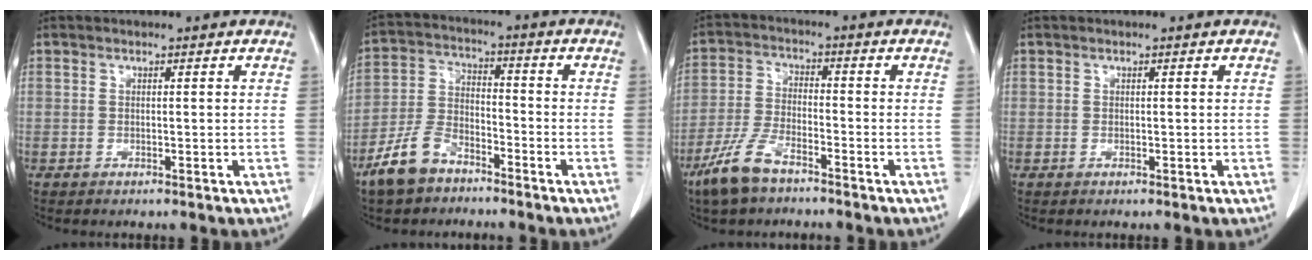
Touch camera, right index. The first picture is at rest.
{"total": 8.7, "force": [-6.3, 4.2, 4.2], "torque": [-0.106, -0.001, -0.125]}
{"total": 7.9, "force": [-5.7, 2.4, 5.0], "torque": [-0.116, -0.011, -0.113]}
{"total": 0.0}